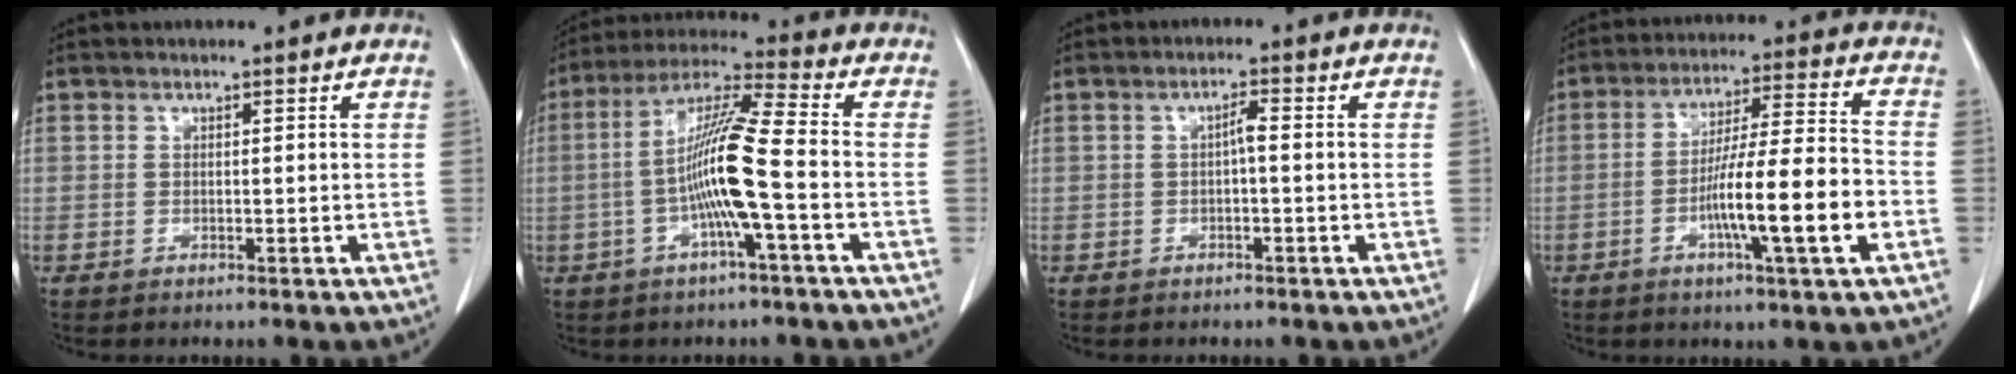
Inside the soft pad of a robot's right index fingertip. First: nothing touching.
{"total": 11.4, "force": [-2.4, -0.2, 11.2], "torque": [-0.219, 0.010, -0.053]}
{"total": 1.8, "force": [-0.2, 0.2, 1.7], "torque": [-0.029, 0.005, -0.003]}
{"total": 13.4, "force": [-4.1, 0.3, 12.8], "torque": [-0.217, -0.001, -0.072]}